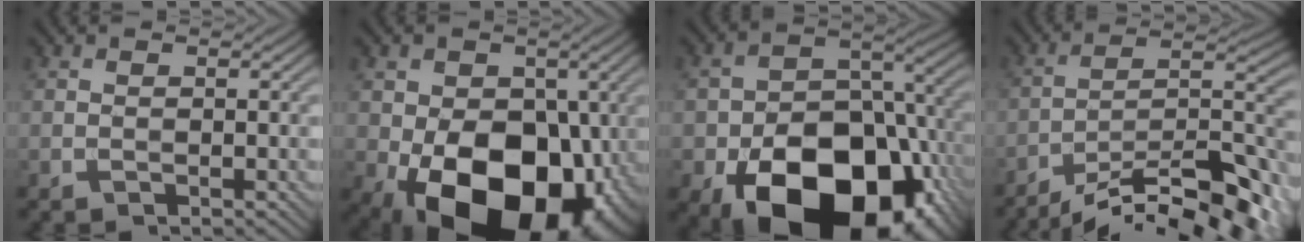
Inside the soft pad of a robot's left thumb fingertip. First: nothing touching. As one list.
[{"total": 19.6, "force": [-5.6, 13.7, 12.9], "torque": [-0.167, -0.044, -0.102]}, {"total": 20.6, "force": [-9.5, 13.2, 12.7], "torque": [-0.208, -0.051, -0.130]}, {"total": 16.2, "force": [-13.0, 3.5, 9.0], "torque": [-0.144, 0.004, -0.198]}]